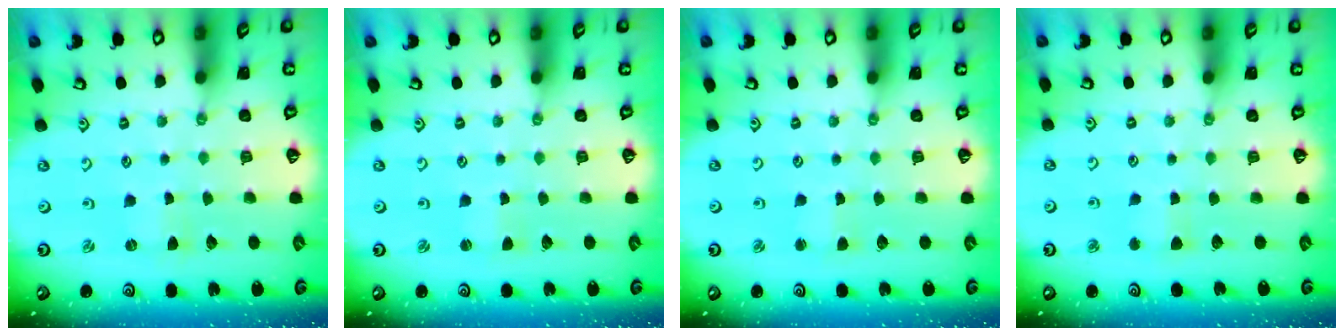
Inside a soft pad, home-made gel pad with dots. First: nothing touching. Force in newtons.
{"total": 1.4, "press": 1.4, "slide": 0.4}
{"total": 2.3, "press": 2.3, "slide": 0.4}
{"total": 3.6, "press": 3.5, "slide": 0.4}